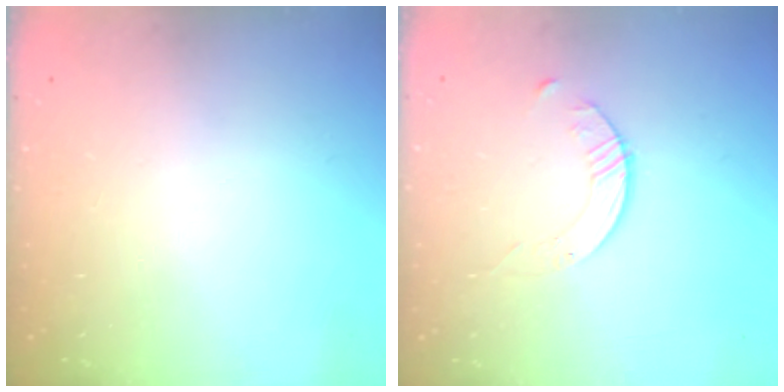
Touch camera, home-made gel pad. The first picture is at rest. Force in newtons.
{"total": 2.8, "press": 2.8, "slide": 0.3}